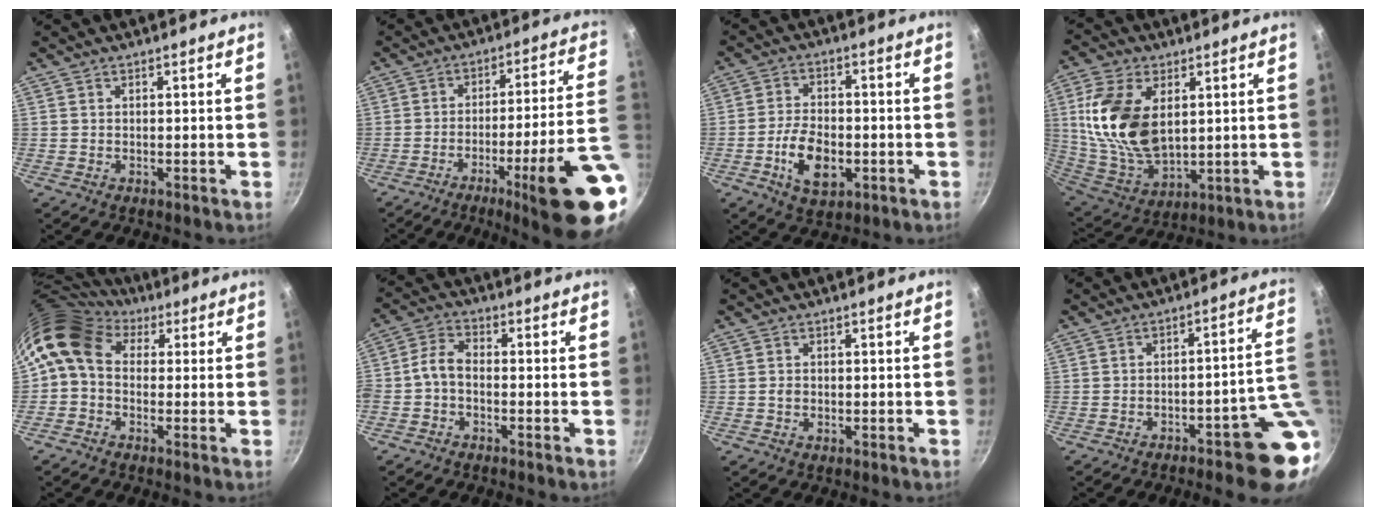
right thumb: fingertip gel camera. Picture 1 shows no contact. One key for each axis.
{"total": 20.4, "fx": -7.4, "fy": 1.9, "fz": 18.9, "tx": -0.242, "ty": 0.025, "tz": -0.102}
{"total": 9.7, "fx": -3.0, "fy": 5.6, "fz": 7.4, "tx": -0.122, "ty": 0.015, "tz": -0.050}
{"total": 17.8, "fx": 4.0, "fy": 10.6, "fz": 13.7, "tx": -0.252, "ty": -0.022, "tz": 0.091}
{"total": 9.8, "fx": 2.4, "fy": 7.3, "fz": 6.0, "tx": -0.100, "ty": 0.018, "tz": 0.022}
{"total": 4.6, "fx": -1.8, "fy": 2.6, "fz": 3.3, "tx": -0.071, "ty": 0.031, "tz": -0.046}
{"total": 1.2, "fx": -0.2, "fy": 0.9, "fz": 0.8, "tx": -0.016, "ty": 0.003, "tz": -0.005}
{"total": 13.1, "fx": -4.3, "fy": 3.7, "fz": 11.9, "tx": -0.111, "ty": 0.037, "tz": -0.053}